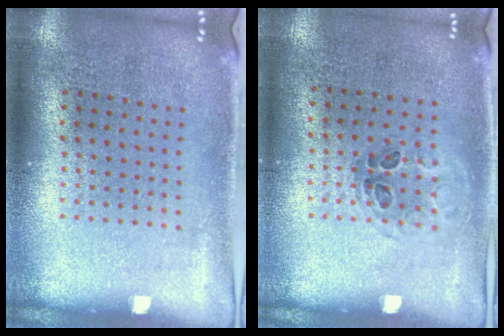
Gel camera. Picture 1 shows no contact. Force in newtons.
{"total": 1.0, "press": 0.7, "slide": 0.7}